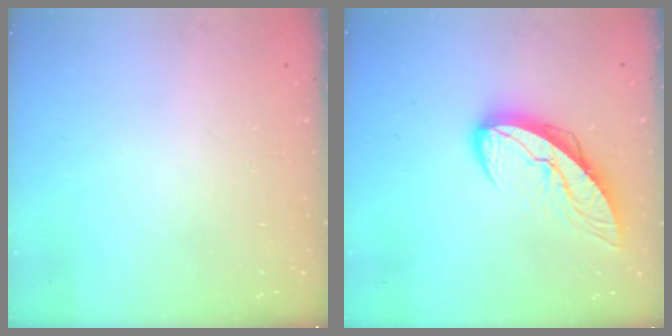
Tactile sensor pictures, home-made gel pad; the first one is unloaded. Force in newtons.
{"total": 9.8, "press": 9.7, "slide": 0.9}